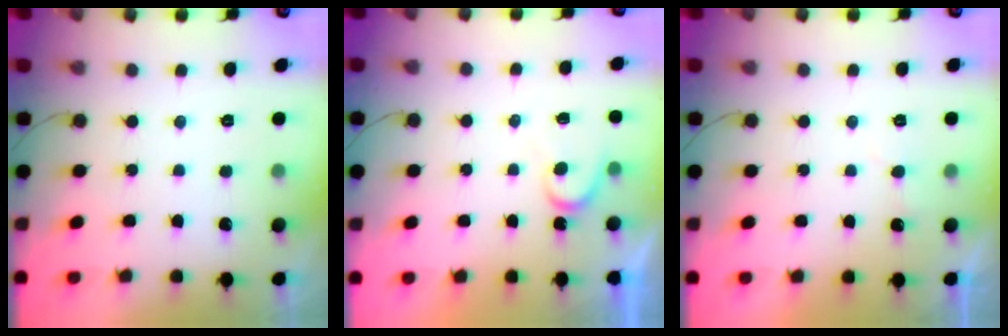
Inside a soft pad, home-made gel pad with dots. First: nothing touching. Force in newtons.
{"total": 4.5, "press": 4.5, "slide": 0.4}
{"total": 5.2, "press": 5.2, "slide": 0.5}